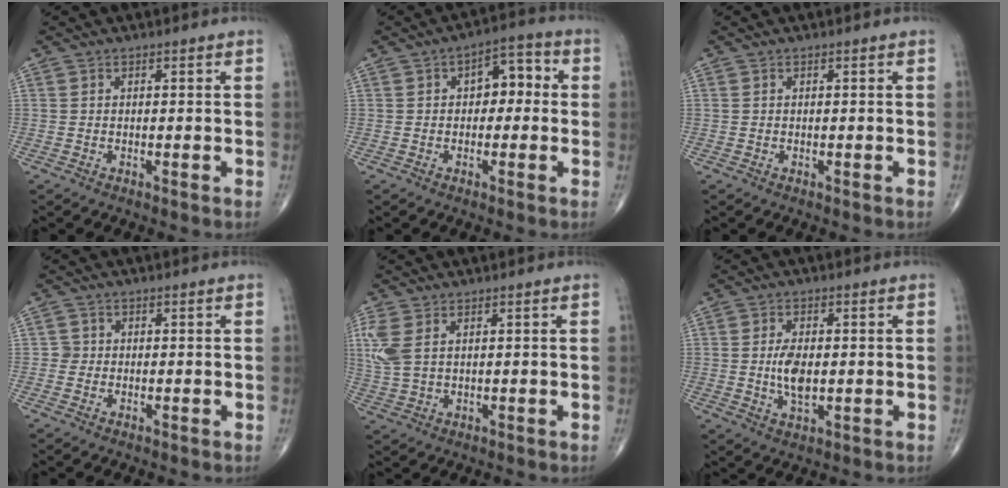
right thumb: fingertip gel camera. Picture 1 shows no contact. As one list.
[{"total": 6.8, "force": [0.6, 4.1, 5.4], "torque": [-0.044, 0.024, 0.000]}, {"total": 0.0}, {"total": 1.3, "force": [-0.1, 1.3, 0.1], "torque": [0.007, 0.004, -0.004]}, {"total": 5.8, "force": [2.1, 3.1, 4.4], "torque": [-0.126, 0.004, 0.052]}, {"total": 5.6, "force": [-0.1, 2.8, 4.9], "torque": [-0.093, -0.007, 0.000]}]